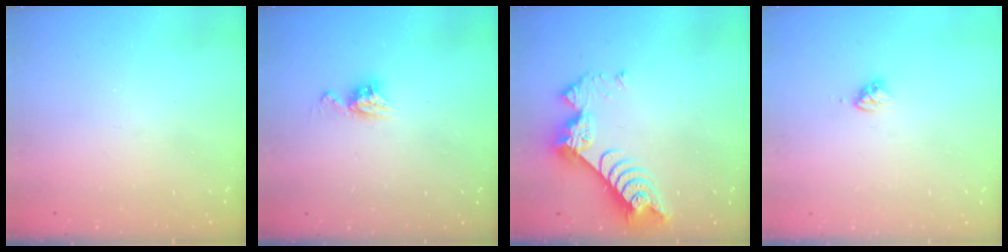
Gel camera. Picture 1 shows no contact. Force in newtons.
{"total": 6.8, "press": 6.8, "slide": 0.5}
{"total": 9.3, "press": 9.3, "slide": 0.8}
{"total": 3.3, "press": 3.3, "slide": 0.2}